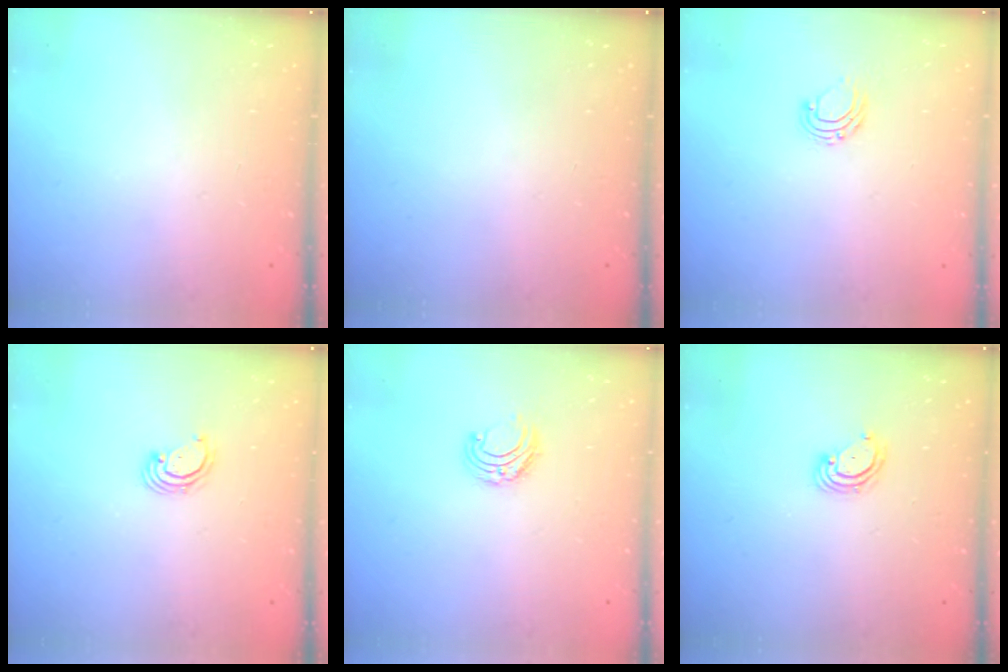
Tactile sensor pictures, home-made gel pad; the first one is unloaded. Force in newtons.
{"total": 0.0}
{"total": 5.7, "press": 5.7, "slide": 0.4}
{"total": 2.8, "press": 2.8, "slide": 0.3}
{"total": 6.3, "press": 6.3, "slide": 0.5}
{"total": 3.3, "press": 3.3, "slide": 0.3}